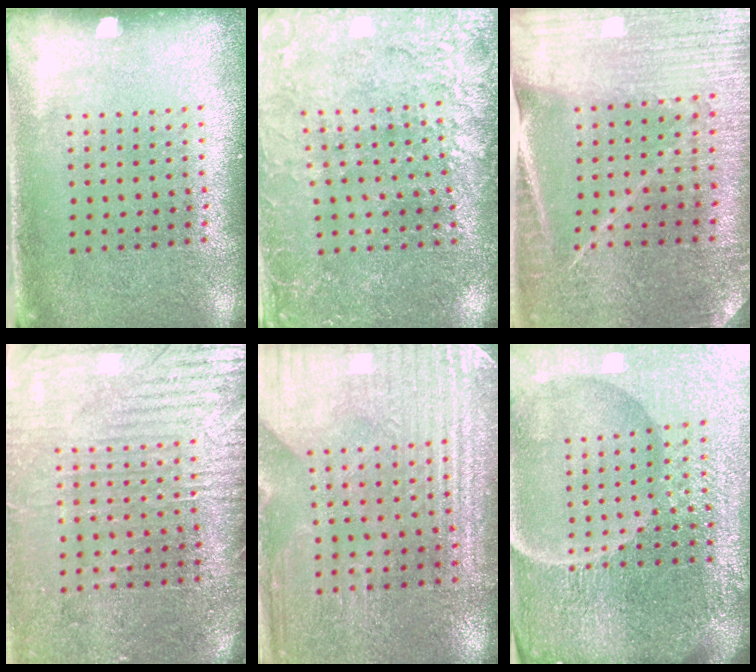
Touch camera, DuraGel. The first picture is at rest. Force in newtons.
{"total": 2.8, "press": 2.8, "slide": 0.1}
{"total": 2.3, "press": 2.3, "slide": 0.1}
{"total": 3.7, "press": 3.4, "slide": 1.4}
{"total": 3.2, "press": 3.2, "slide": 0.3}
{"total": 6.8, "press": 6.0, "slide": 3.2}